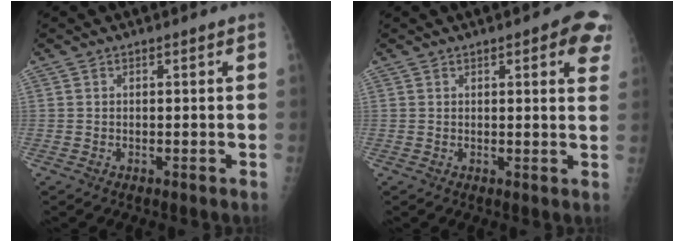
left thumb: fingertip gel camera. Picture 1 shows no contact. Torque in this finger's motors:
{"motor_torque": [0.06, 0.21, -0.07, -0.13, 0.03]}